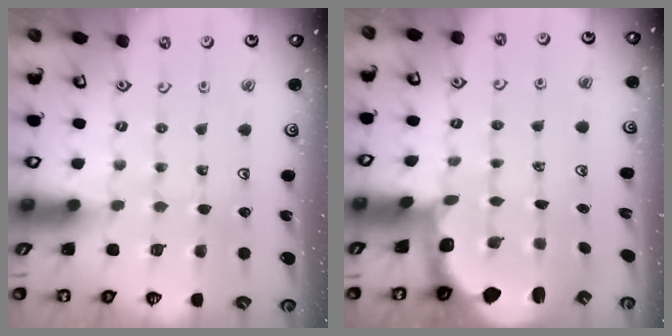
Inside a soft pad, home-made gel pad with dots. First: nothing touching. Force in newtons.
{"total": 2.4, "press": 1.2, "slide": 2.1}